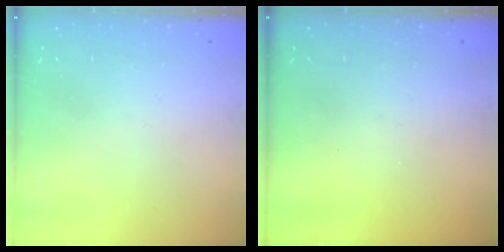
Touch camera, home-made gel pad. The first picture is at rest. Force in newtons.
{"total": 0.0}